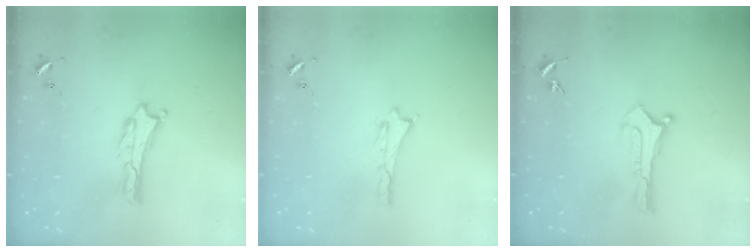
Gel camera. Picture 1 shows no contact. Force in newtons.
{"total": 0.0}
{"total": 0.0}